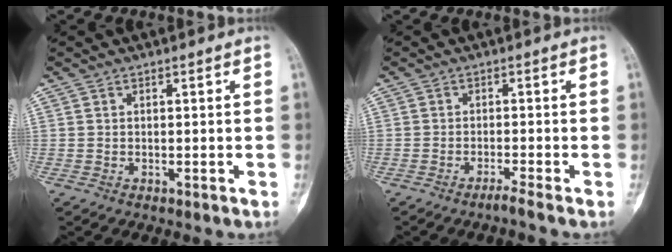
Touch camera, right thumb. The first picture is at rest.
{"total": 1.7, "force": [-1.4, -0.5, 0.8], "torque": [-0.022, 0.005, -0.029]}